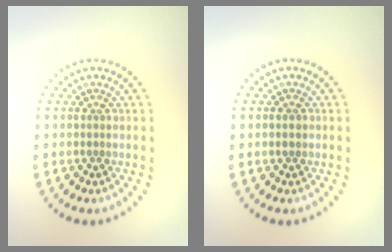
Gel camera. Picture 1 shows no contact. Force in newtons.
{"total": 1.1, "press": 1.1, "slide": 0.1}